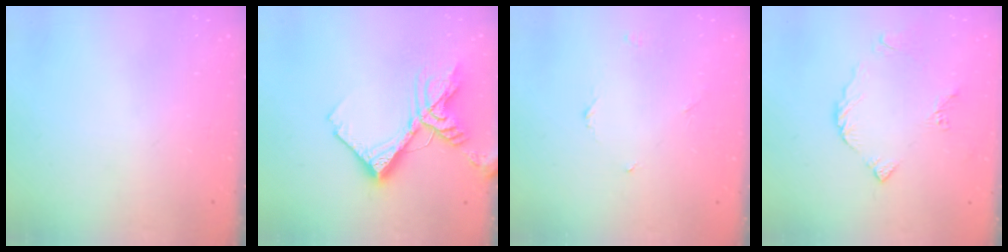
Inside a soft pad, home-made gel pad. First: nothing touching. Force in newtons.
{"total": 14.2, "press": 14.1, "slide": 1.8}
{"total": 3.0, "press": 2.9, "slide": 0.4}
{"total": 6.0, "press": 6.0, "slide": 0.5}